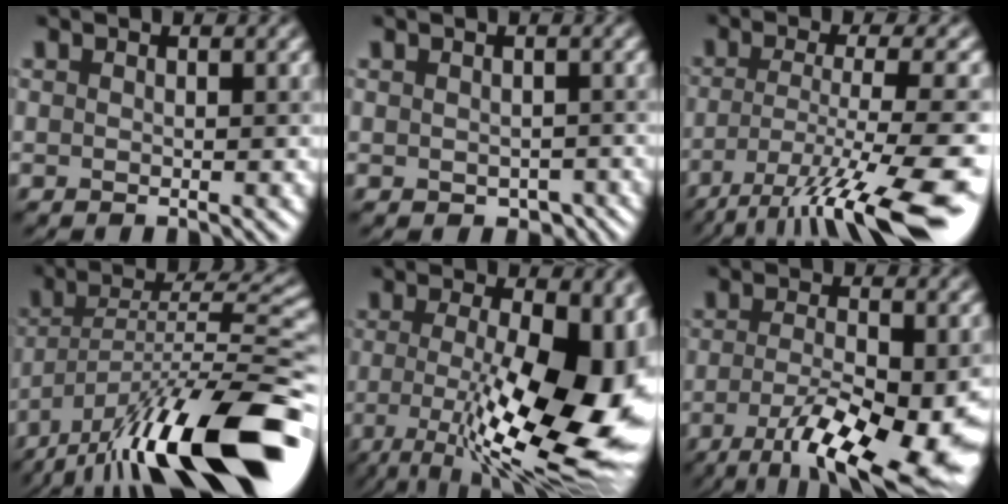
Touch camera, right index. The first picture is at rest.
{"total": 2.5, "force": [-1.1, 1.7, 1.4], "torque": [-0.019, -0.013, -0.009]}
{"total": 12.0, "force": [-6.6, 2.4, 9.7], "torque": [-0.162, -0.011, -0.106]}
{"total": 16.5, "force": [-10.1, 4.3, 12.3], "torque": [-0.205, 0.014, -0.180]}
{"total": 15.2, "force": [-3.5, 5.4, 13.8], "torque": [-0.204, -0.017, -0.049]}
{"total": 11.7, "force": [-5.8, 3.2, 9.6], "torque": [-0.173, -0.025, -0.090]}